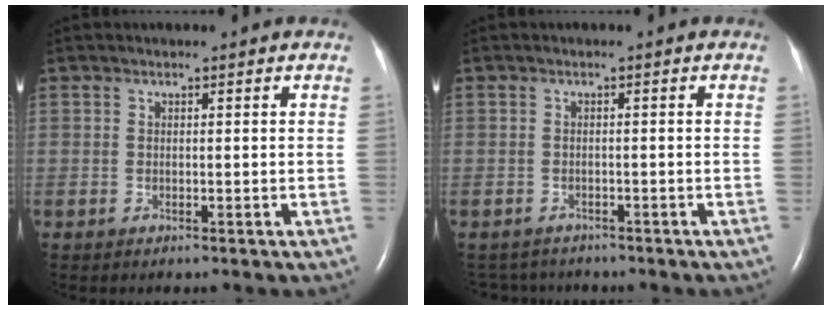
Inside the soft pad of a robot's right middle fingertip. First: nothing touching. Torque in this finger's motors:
{"motor_torque": [-0.28, -0.04, -0.12, -0.02]}